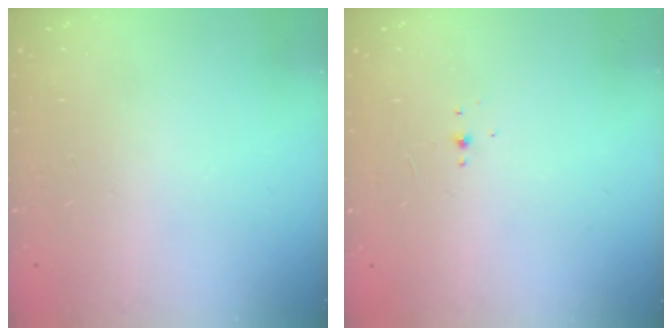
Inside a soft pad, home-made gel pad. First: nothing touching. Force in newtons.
{"total": 3.2, "press": 3.1, "slide": 0.8}